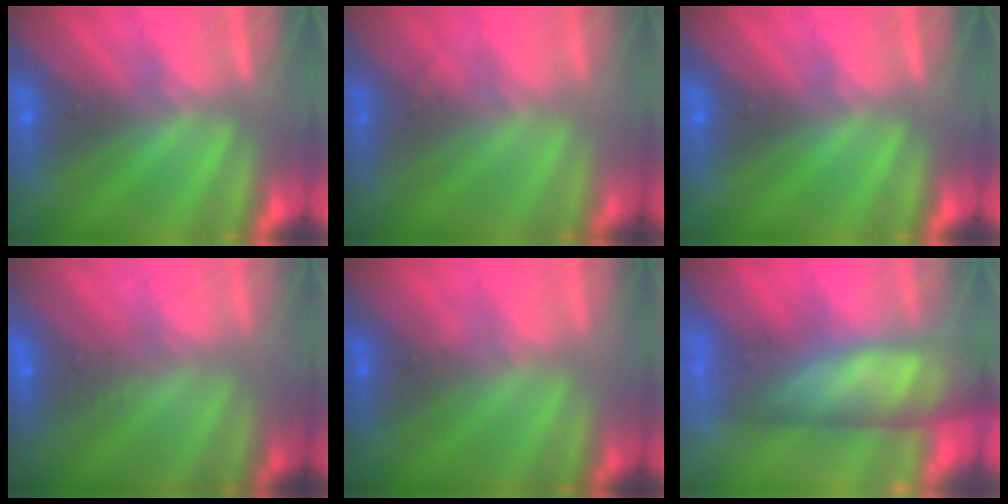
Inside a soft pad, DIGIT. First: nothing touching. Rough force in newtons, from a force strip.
{"total": 1.8}
{"total": 0.0}
{"total": 2.7}
{"total": 1.8}
{"total": 14.6}